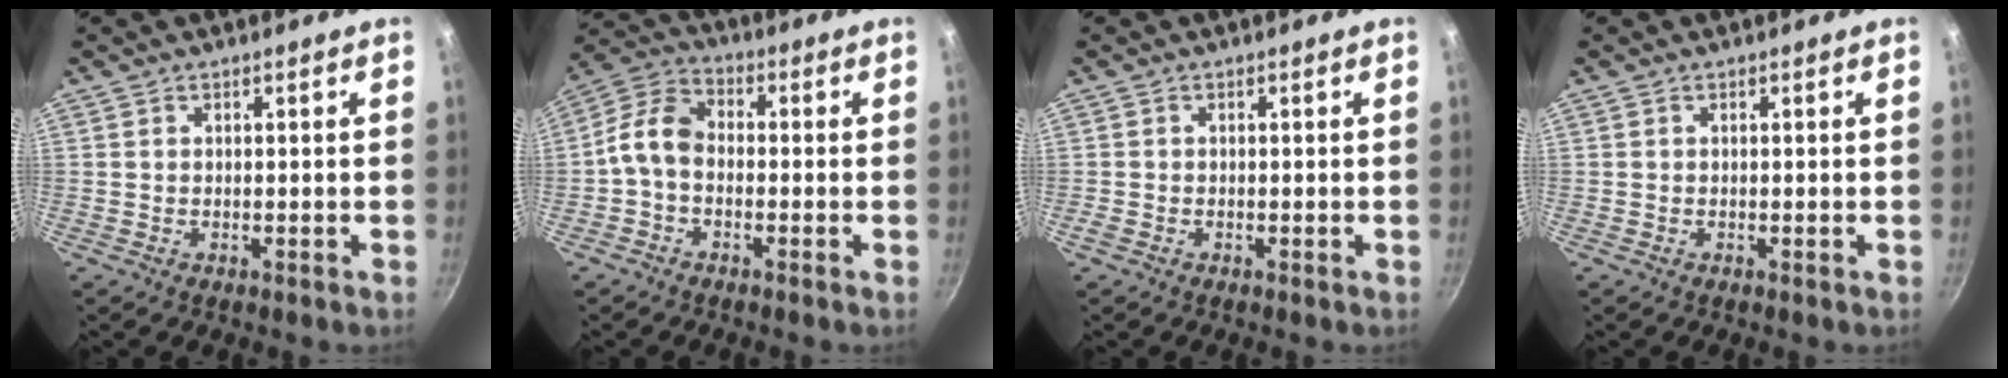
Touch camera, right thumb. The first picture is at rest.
{"total": 7.3, "force": [-1.7, 5.0, 5.1], "torque": [-0.095, 0.036, -0.051]}
{"total": 0.6, "force": [-0.4, 0.4, 0.3], "torque": [-0.007, 0.002, -0.007]}
{"total": 0.0}